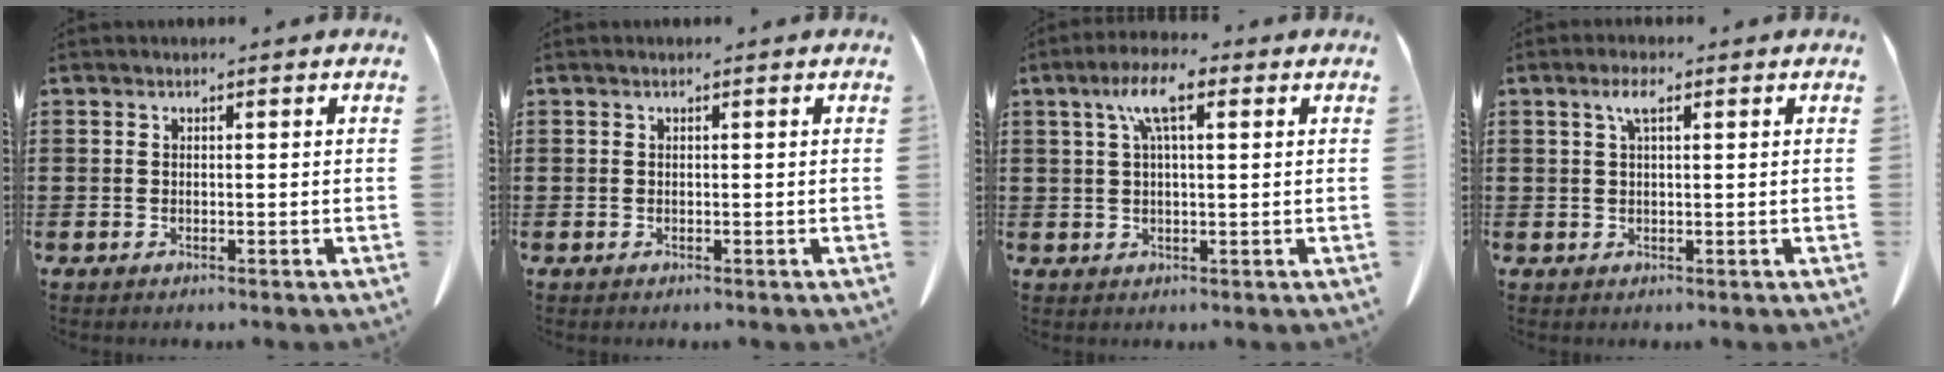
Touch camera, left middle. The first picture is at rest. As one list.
[{"total": 0.0}, {"total": 6.7, "force": [2.7, 2.0, 5.8], "torque": [-0.120, 0.014, 0.043]}, {"total": 3.0, "force": [1.2, 0.9, 2.5], "torque": [-0.055, 0.009, 0.019]}]